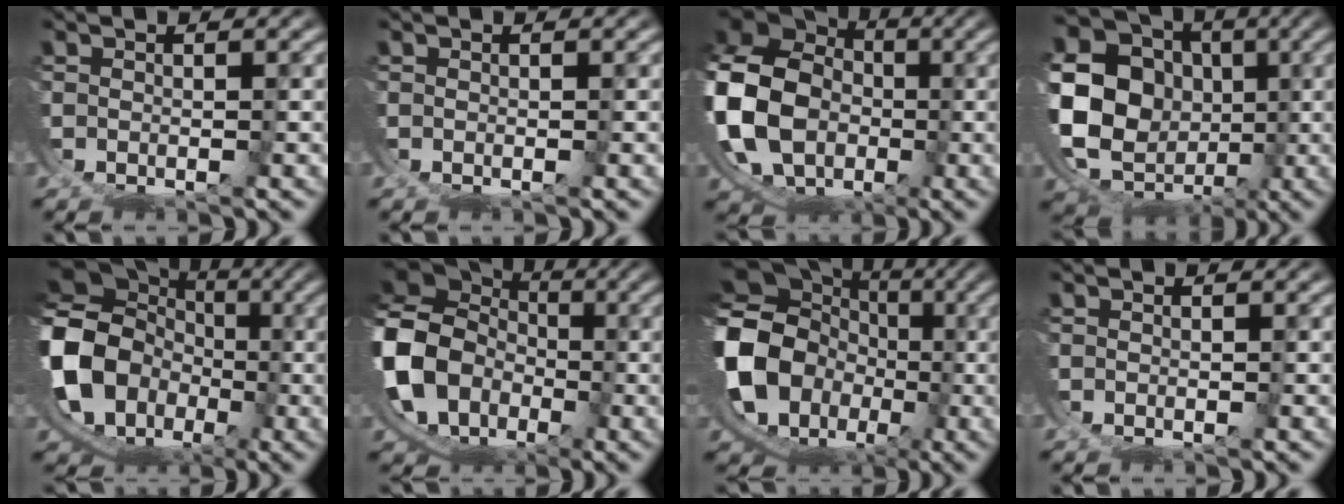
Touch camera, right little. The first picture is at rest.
{"total": 0.0}
{"total": 13.8, "force": [0.6, 11.7, 7.3], "torque": [-0.184, -0.046, 0.021]}
{"total": 18.7, "force": [2.1, 16.4, 8.7], "torque": [-0.206, -0.039, 0.026]}
{"total": 14.6, "force": [-0.9, 12.6, 7.4], "torque": [-0.175, -0.053, 0.001]}
{"total": 12.0, "force": [0.6, 10.5, 5.8], "torque": [-0.165, -0.047, 0.022]}
{"total": 17.0, "force": [-1.3, 14.3, 9.0], "torque": [-0.188, -0.064, -0.002]}
{"total": 0.0}